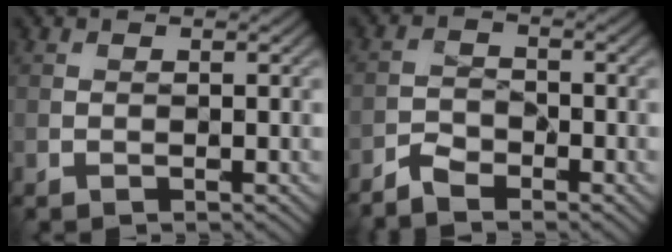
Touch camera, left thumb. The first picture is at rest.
{"total": 3.0, "force": [-2.6, 0.9, 1.0], "torque": [-0.020, -0.003, -0.063]}